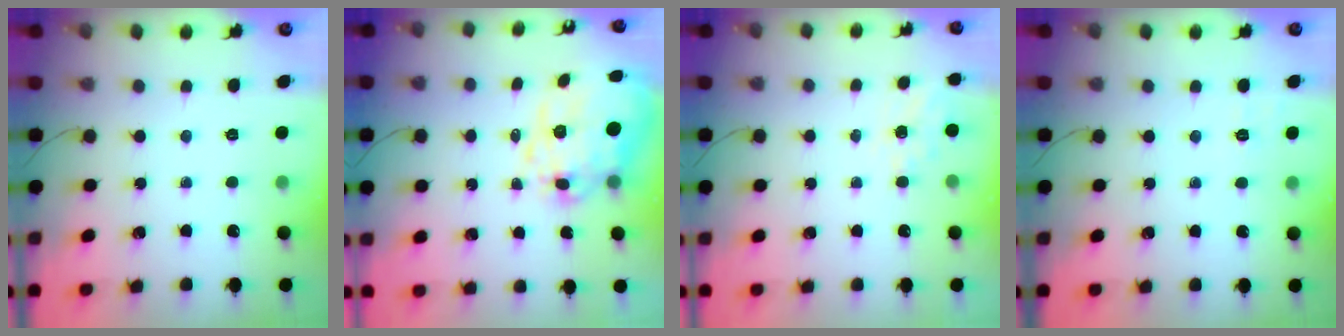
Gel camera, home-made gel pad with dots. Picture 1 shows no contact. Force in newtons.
{"total": 17.6, "press": 17.2, "slide": 3.4}
{"total": 5.1, "press": 4.9, "slide": 1.5}
{"total": 1.8, "press": 0.9, "slide": 1.6}